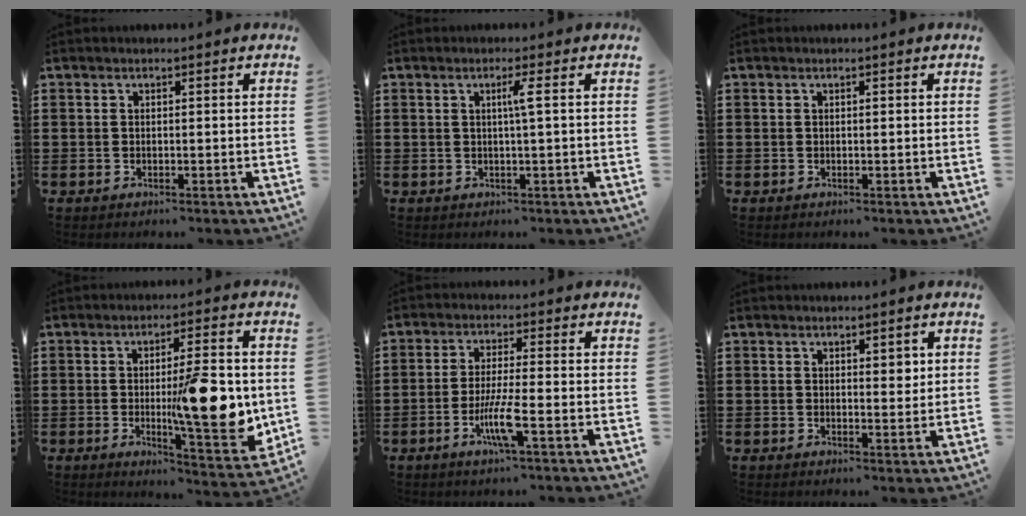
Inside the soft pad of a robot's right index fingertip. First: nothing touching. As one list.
[{"total": 2.2, "force": [0.3, -0.4, 2.1], "torque": [-0.040, -0.004, 0.001]}, {"total": 0.0}, {"total": 13.6, "force": [-0.8, 3.3, 13.2], "torque": [-0.184, -0.017, -0.016]}, {"total": 6.4, "force": [-2.6, 0.5, 5.8], "torque": [-0.116, -0.016, -0.049]}, {"total": 2.1, "force": [1.1, 1.1, 1.4], "torque": [-0.012, -0.001, 0.016]}]